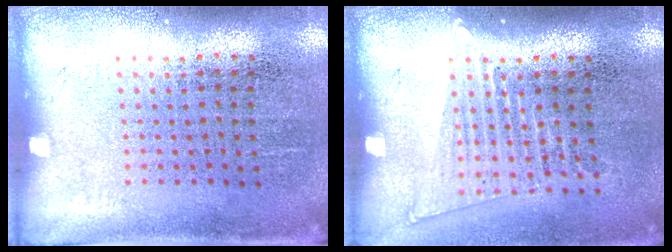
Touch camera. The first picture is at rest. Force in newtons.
{"total": 1.4, "press": 1.2, "slide": 0.7}